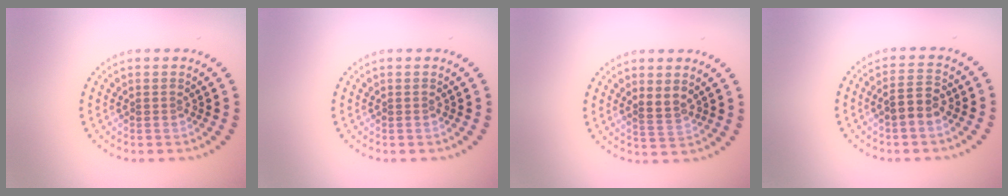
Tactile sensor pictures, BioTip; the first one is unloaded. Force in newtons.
{"total": 0.0}
{"total": 1.9, "press": 1.6, "slide": 1.0}
{"total": 2.5, "press": 2.4, "slide": 0.6}